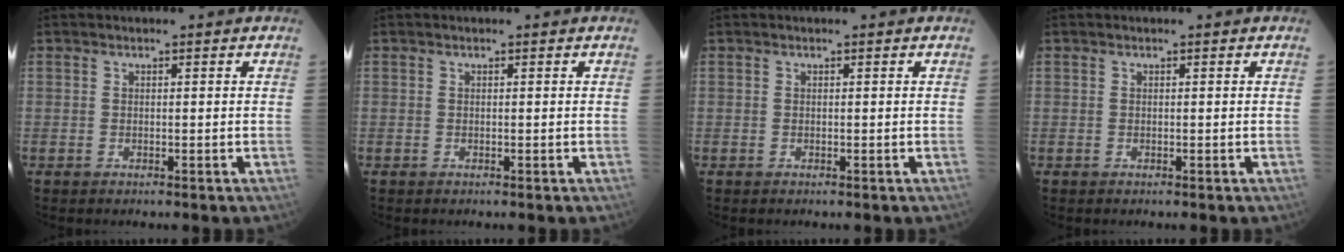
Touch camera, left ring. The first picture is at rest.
{"total": 0.0}
{"total": 0.0}
{"total": 0.0}